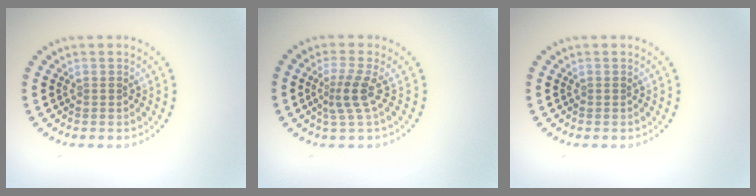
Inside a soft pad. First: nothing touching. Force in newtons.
{"total": 2.6, "press": 1.8, "slide": 1.8}
{"total": 0.0}